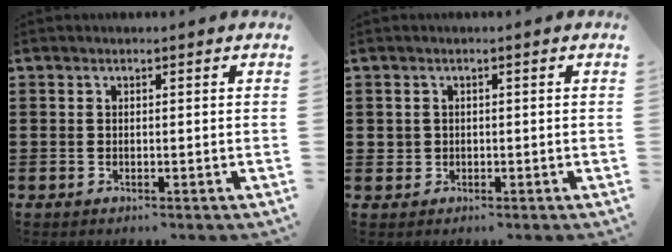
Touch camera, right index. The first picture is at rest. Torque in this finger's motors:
{"motor_torque": [1.17, 0.96, 0.14, 0.01]}